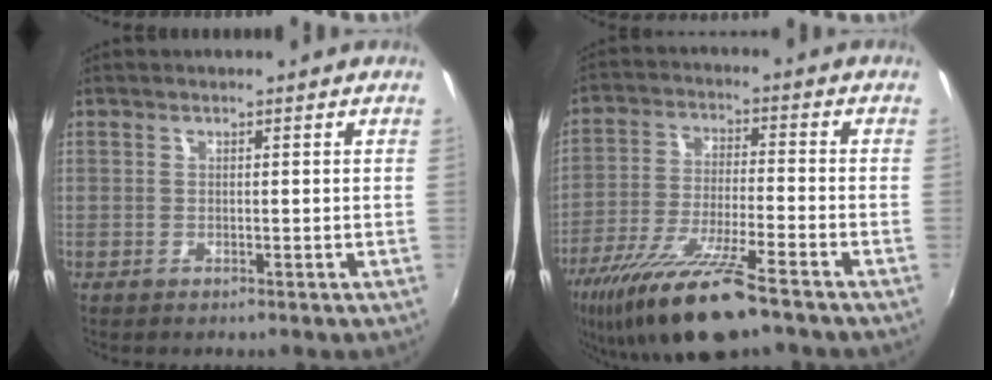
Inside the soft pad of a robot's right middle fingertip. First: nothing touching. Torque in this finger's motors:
{"motor_torque": [1.08, -1.06, 0.40, 0.21]}